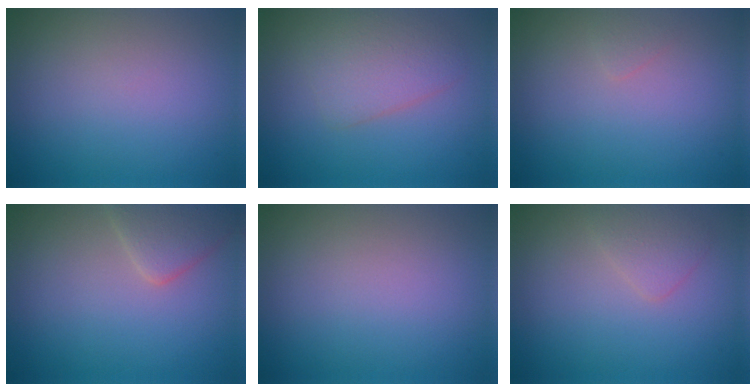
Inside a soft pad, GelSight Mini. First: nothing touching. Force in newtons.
{"total": 3.2, "press": 3.2, "slide": 0.1}
{"total": 0.5, "press": 0.5, "slide": 0.0}
{"total": 2.9, "press": 2.9, "slide": 0.2}
{"total": 0.0}
{"total": 1.5, "press": 1.5, "slide": 0.1}